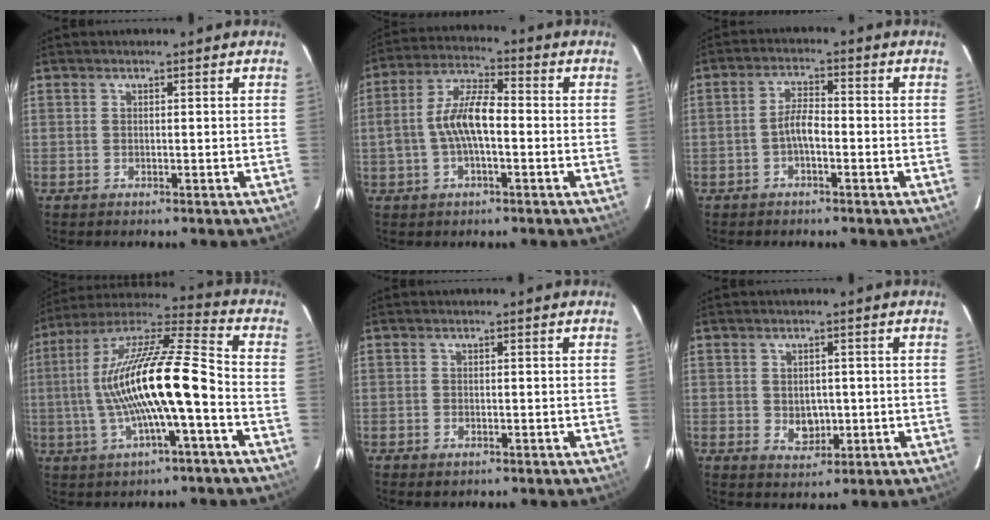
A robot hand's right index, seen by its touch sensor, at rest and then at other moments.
{"total": 9.2, "force": [-1.4, 3.5, 8.3], "torque": [-0.169, 0.015, -0.026]}
{"total": 3.5, "force": [-1.6, 1.1, 3.0], "torque": [-0.063, 0.012, -0.032]}
{"total": 18.6, "force": [-3.2, 2.4, 18.1], "torque": [-0.335, 0.007, -0.058]}
{"total": 1.5, "force": [-0.9, 1.0, 0.7], "torque": [-0.014, -0.002, -0.015]}
{"total": 4.3, "force": [-0.5, 3.5, 2.5], "torque": [-0.042, -0.002, 0.000]}